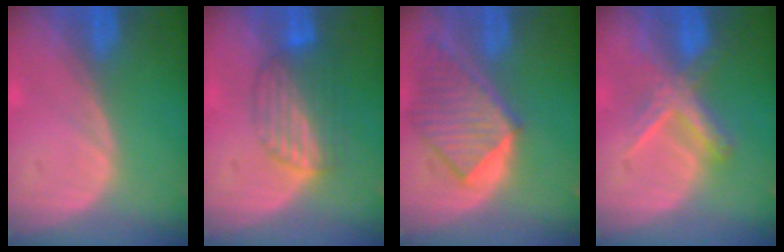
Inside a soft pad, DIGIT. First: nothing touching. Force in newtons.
{"total": 6.7, "press": 6.1, "slide": 2.8}
{"total": 8.5, "press": 7.8, "slide": 3.5}
{"total": 5.8, "press": 5.8, "slide": 0.5}